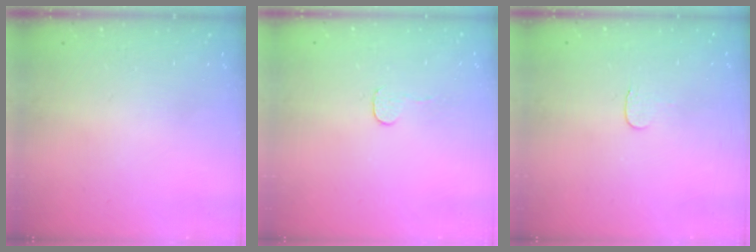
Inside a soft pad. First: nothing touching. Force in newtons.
{"total": 3.0, "press": 3.0, "slide": 0.3}
{"total": 3.3, "press": 3.3, "slide": 0.4}